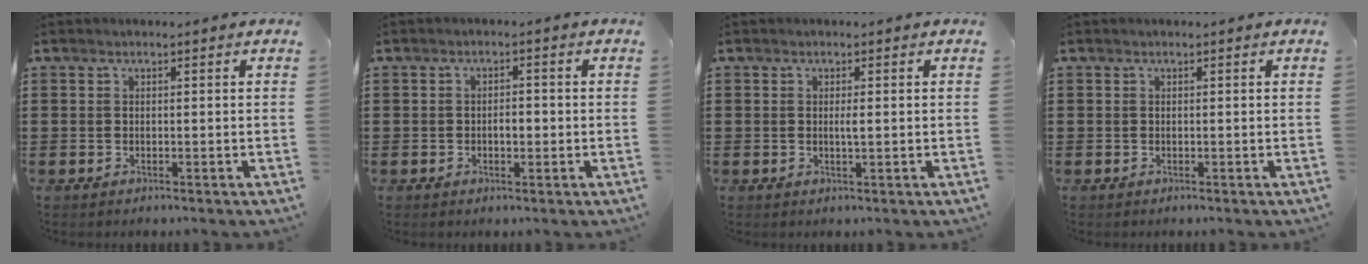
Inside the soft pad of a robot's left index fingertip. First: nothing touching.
{"total": 2.1, "force": [-0.4, 1.0, 1.8], "torque": [-0.036, 0.004, -0.011]}
{"total": 1.2, "force": [0.1, 0.1, 1.2], "torque": [-0.025, -0.002, 0.000]}
{"total": 0.0}